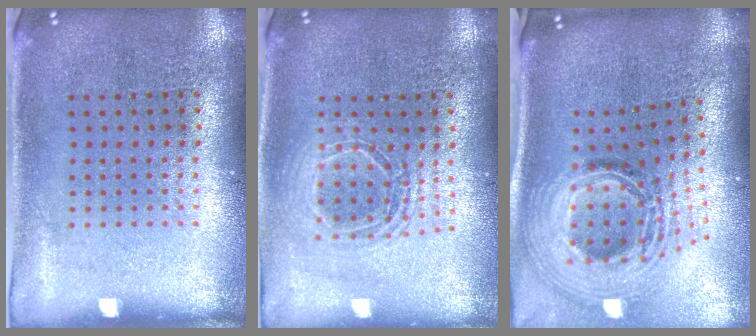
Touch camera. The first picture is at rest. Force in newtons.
{"total": 1.8, "press": 1.5, "slide": 1.0}
{"total": 2.6, "press": 1.9, "slide": 1.8}